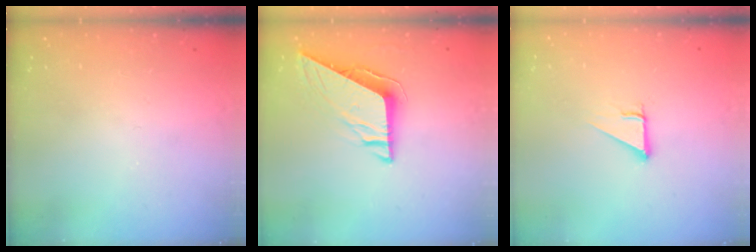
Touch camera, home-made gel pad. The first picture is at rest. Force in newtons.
{"total": 8.1, "press": 8.1, "slide": 0.3}
{"total": 2.7, "press": 2.7, "slide": 0.0}